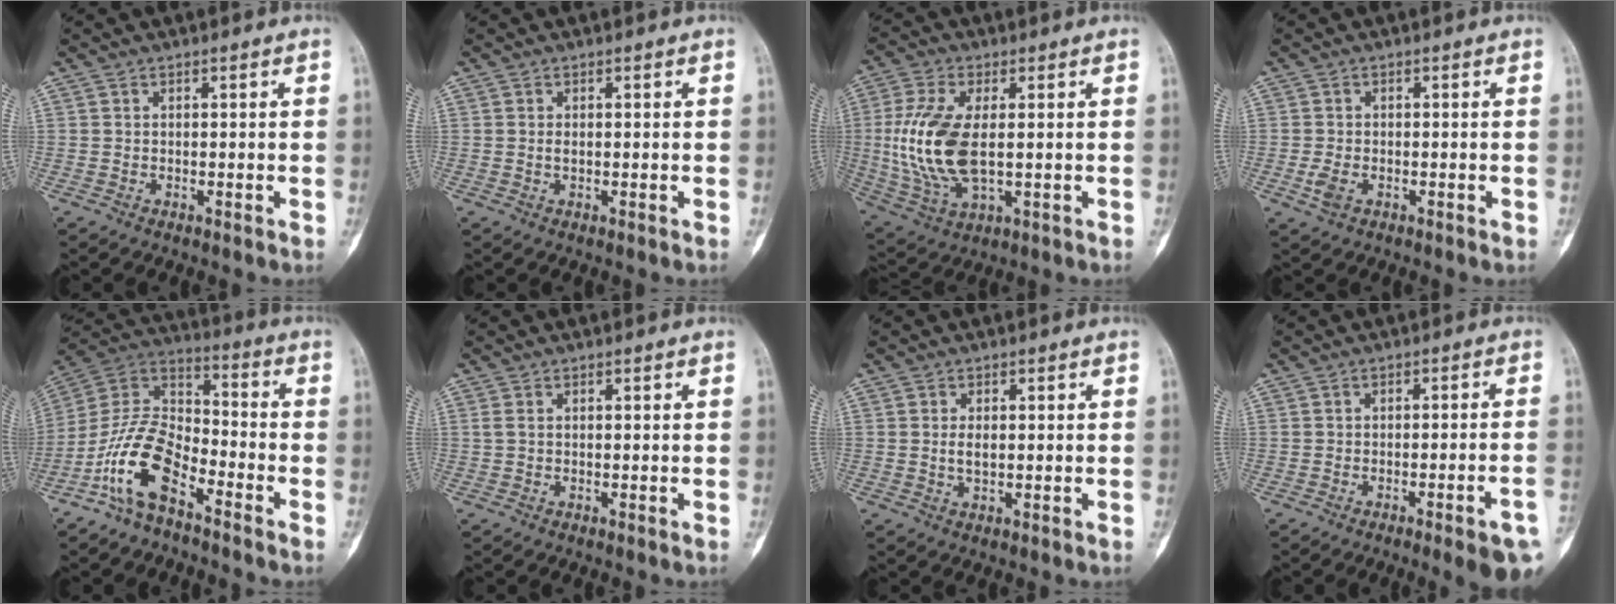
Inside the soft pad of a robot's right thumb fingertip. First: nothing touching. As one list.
[{"total": 0.7, "force": [0.1, 0.4, 0.6], "torque": [-0.008, 0.001, 0.000]}, {"total": 14.7, "force": [0.2, 7.1, 12.8], "torque": [-0.283, -0.009, 0.013]}, {"total": 2.7, "force": [-0.9, 1.6, 2.0], "torque": [-0.045, -0.001, -0.019]}, {"total": 13.5, "force": [-7.8, 6.2, 9.1], "torque": [-0.173, 0.070, -0.159]}, {"total": 0.7, "force": [-0.1, 0.3, 0.6], "torque": [-0.015, -0.002, -0.002]}, {"total": 2.2, "force": [0.1, 1.1, 1.9], "torque": [-0.032, -0.001, 0.002]}, {"total": 8.7, "force": [-4.5, 1.2, 7.3], "torque": [-0.087, 0.017, -0.054]}]